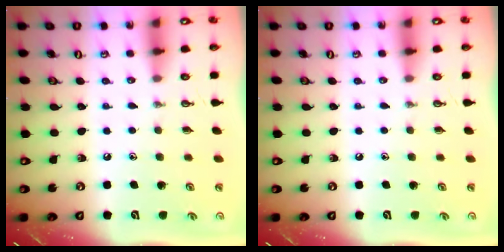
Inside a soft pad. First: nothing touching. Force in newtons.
{"total": 0.0}